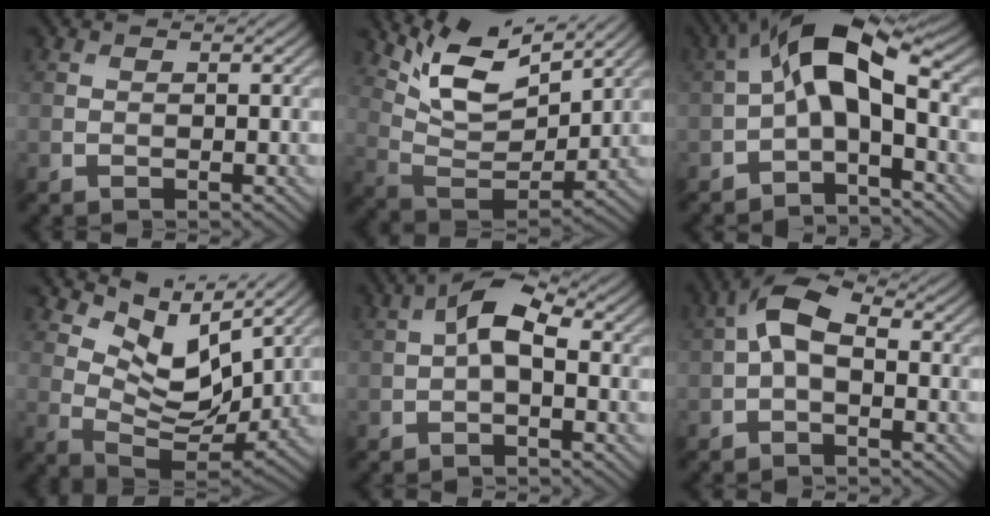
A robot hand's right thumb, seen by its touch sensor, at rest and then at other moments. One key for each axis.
{"total": 10.6, "fx": 7.3, "fy": 3.9, "fz": 6.6, "tx": -0.157, "ty": -0.004, "tz": 0.135}
{"total": 9.6, "fx": -0.4, "fy": 4.4, "fz": 8.5, "tx": -0.160, "ty": 0.027, "tz": -0.023}
{"total": 9.2, "fx": 5.8, "fy": 4.4, "fz": 5.5, "tx": -0.115, "ty": -0.005, "tz": 0.111}
{"total": 4.0, "fx": 0.1, "fy": 2.0, "fz": 3.5, "tx": -0.068, "ty": 0.013, "tz": -0.007}
{"total": 5.4, "fx": 0.0, "fy": 2.9, "fz": 4.5, "tx": -0.096, "ty": 0.017, "tz": -0.011}